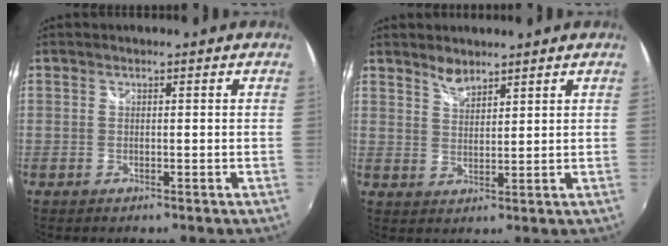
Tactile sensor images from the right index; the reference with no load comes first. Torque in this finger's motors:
{"motor_torque": [0.00, 0.00, 0.00, 0.03]}